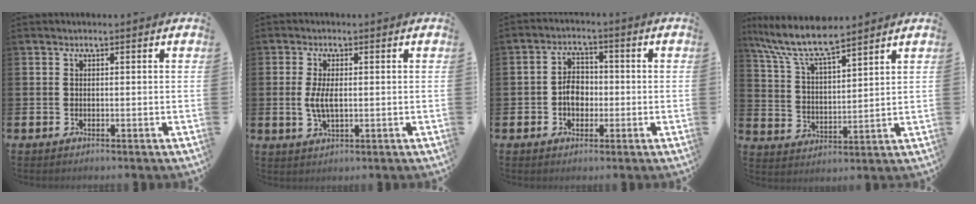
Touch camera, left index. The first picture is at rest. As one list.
[{"total": 3.6, "force": [0.3, 1.5, 3.3], "torque": [-0.065, -0.001, 0.000]}, {"total": 3.9, "force": [-0.8, 2.8, 2.6], "torque": [-0.035, 0.002, -0.020]}, {"total": 8.8, "force": [7.8, 1.4, 3.8], "torque": [-0.099, -0.036, 0.138]}]